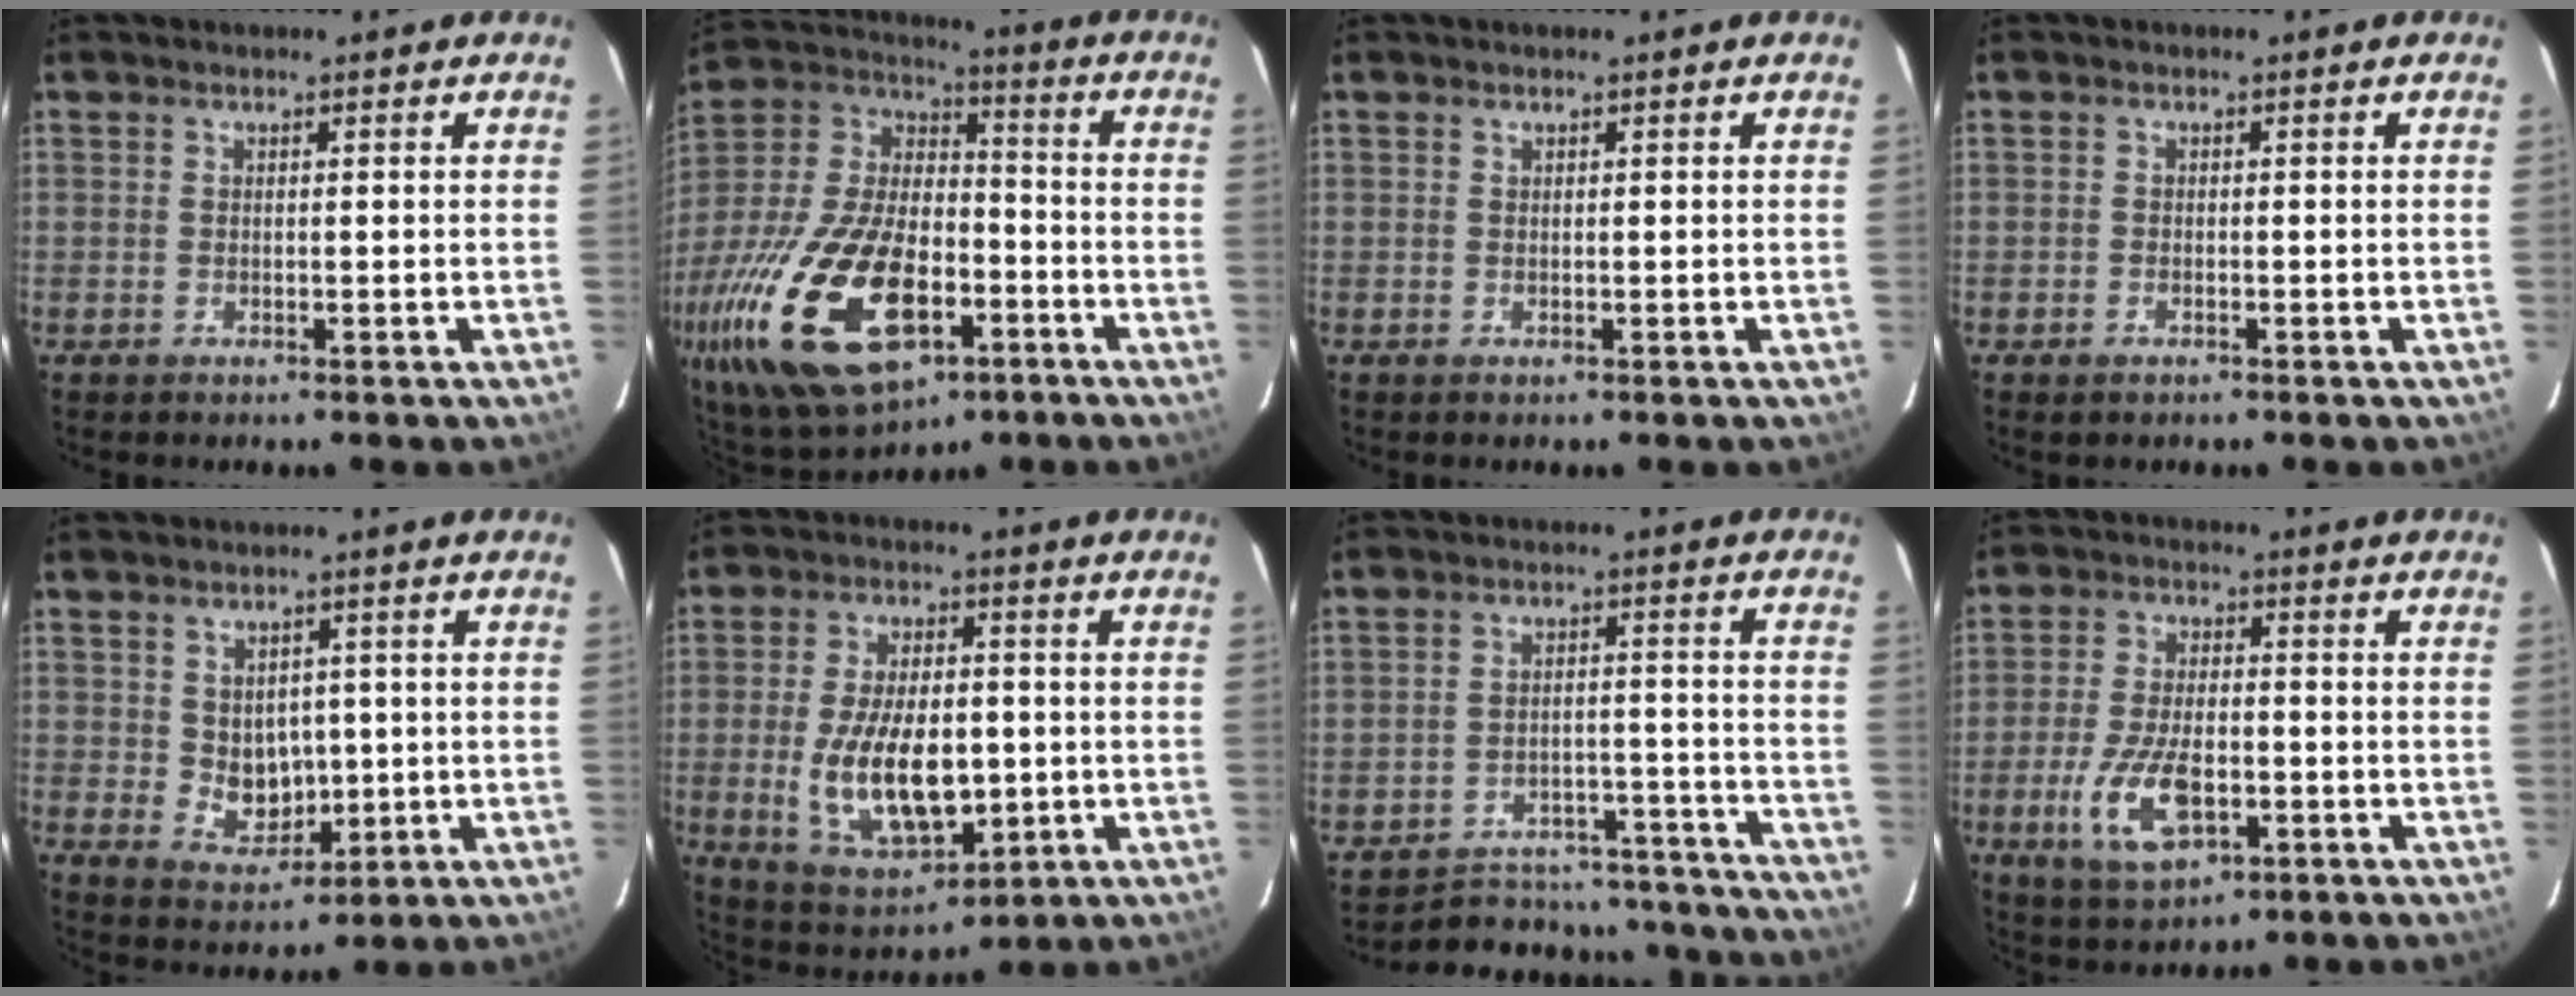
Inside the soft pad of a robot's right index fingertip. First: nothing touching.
{"total": 30.0, "force": [-12.3, 15.5, 22.5], "torque": [-0.487, -0.038, -0.200]}
{"total": 0.0}
{"total": 1.1, "force": [-0.8, 0.6, 0.4], "torque": [-0.007, -0.001, -0.015]}
{"total": 6.5, "force": [0.3, 5.6, 3.3], "torque": [-0.059, -0.001, 0.025]}
{"total": 16.1, "force": [-2.1, 8.6, 13.4], "torque": [-0.263, -0.015, -0.015]}
{"total": 20.3, "force": [-18.7, 6.7, 4.5], "torque": [-0.091, 0.041, -0.227]}
{"total": 11.9, "force": [-3.9, 5.6, 9.7], "torque": [-0.205, -0.012, -0.066]}